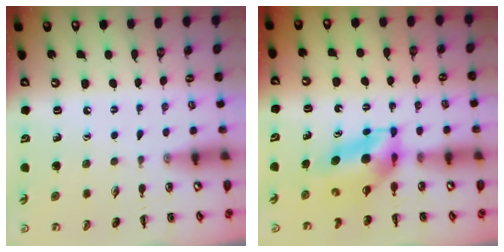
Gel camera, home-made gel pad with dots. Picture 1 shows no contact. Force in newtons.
{"total": 5.4, "press": 5.4, "slide": 0.7}